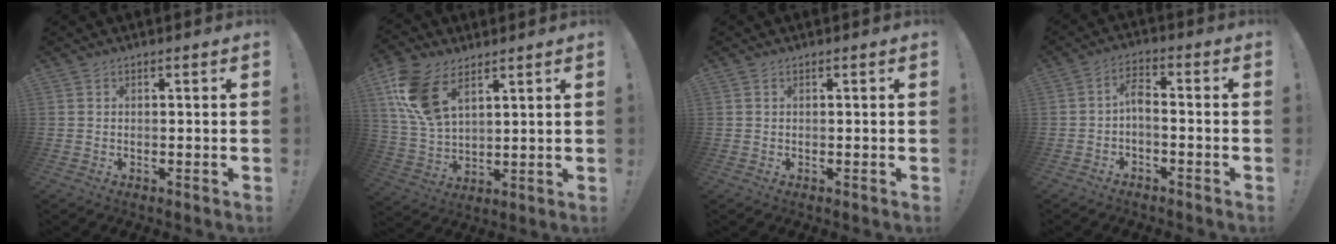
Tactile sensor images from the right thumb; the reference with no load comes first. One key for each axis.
{"total": 14.8, "fx": 7.7, "fy": 8.4, "fz": 9.5, "tx": -0.192, "ty": -0.033, "tz": 0.146}
{"total": 0.0}
{"total": 4.5, "fx": -1.4, "fy": 1.9, "fz": 3.8, "tx": -0.079, "ty": 0.006, "tz": -0.026}